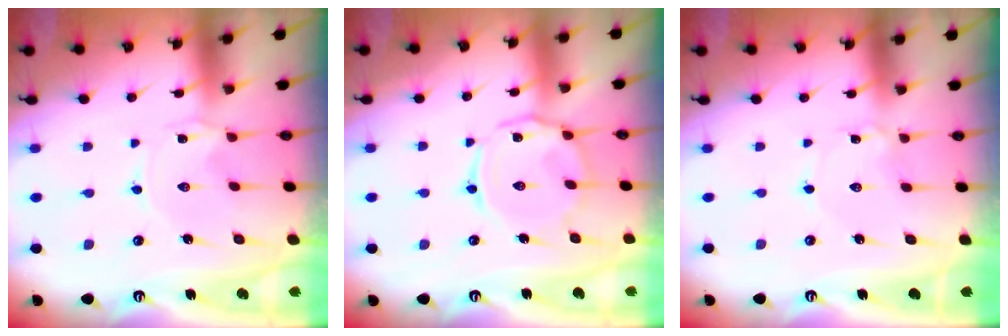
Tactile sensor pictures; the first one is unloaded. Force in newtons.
{"total": 8.8, "press": 8.7, "slide": 0.5}
{"total": 1.6, "press": 1.6, "slide": 0.1}